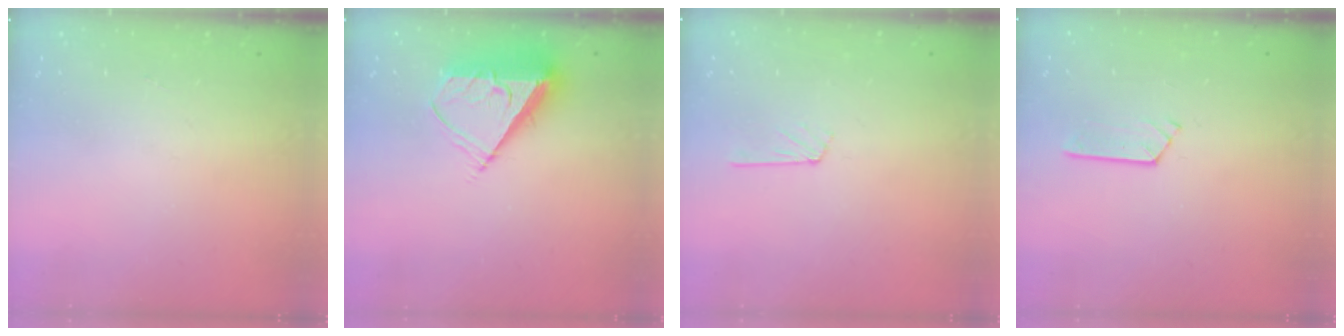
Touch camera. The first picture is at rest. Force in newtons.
{"total": 8.7, "press": 8.6, "slide": 1.3}
{"total": 3.8, "press": 3.8, "slide": 0.3}
{"total": 2.4, "press": 2.4, "slide": 0.1}